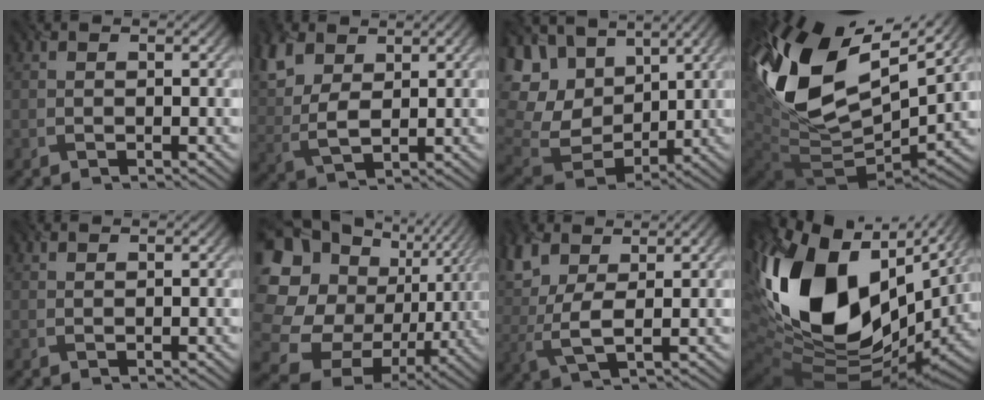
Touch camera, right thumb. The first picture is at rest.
{"total": 8.6, "force": [4.3, 4.9, 5.6], "torque": [-0.160, 0.015, 0.081]}
{"total": 16.5, "force": [5.4, 12.1, 9.9], "torque": [-0.284, 0.022, 0.115]}
{"total": 17.4, "force": [5.9, 10.2, 12.8], "torque": [-0.297, 0.010, 0.112]}
{"total": 0.5, "force": [0.5, -0.1, 0.2], "torque": [-0.007, 0.005, 0.005]}
{"total": 22.5, "force": [0.8, 19.2, 11.7], "torque": [-0.288, -0.019, 0.018]}
{"total": 7.9, "force": [3.2, 3.6, 6.2], "torque": [-0.166, 0.012, 0.056]}
{"total": 20.9, "force": [4.6, 13.5, 15.3], "torque": [-0.359, -0.023, 0.102]}